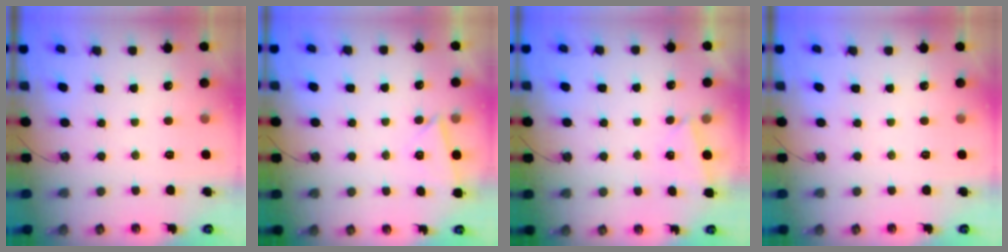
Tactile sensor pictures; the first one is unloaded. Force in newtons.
{"total": 2.7, "press": 2.4, "slide": 1.2}
{"total": 2.1, "press": 0.8, "slide": 1.9}
{"total": 0.0}